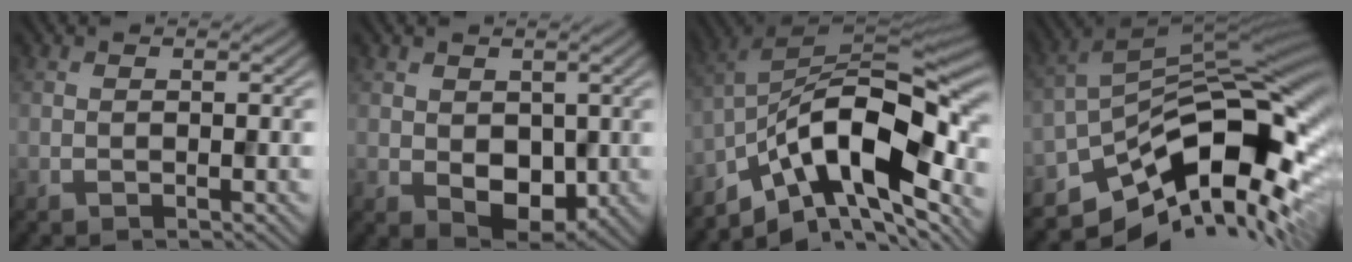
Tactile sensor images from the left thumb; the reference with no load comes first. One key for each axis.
{"total": 4.2, "fx": 0.1, "fy": 3.4, "fz": 2.5, "tx": -0.056, "ty": -0.013, "tz": 0.008}
{"total": 14.6, "fx": -6.7, "fy": 6.9, "fz": 11.0, "tx": -0.187, "ty": 0.005, "tz": -0.128}
{"total": 13.6, "fx": -7.0, "fy": 6.8, "fz": 9.5, "tx": -0.167, "ty": -0.008, "tz": -0.122}